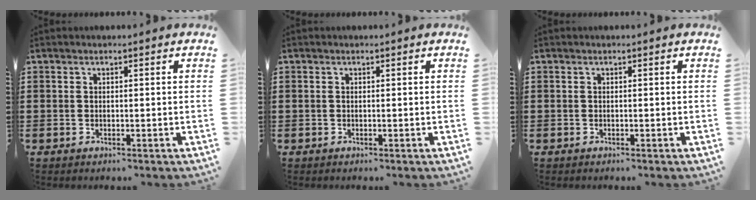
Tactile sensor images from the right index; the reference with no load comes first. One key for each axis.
{"total": 0.0}
{"total": 0.0}